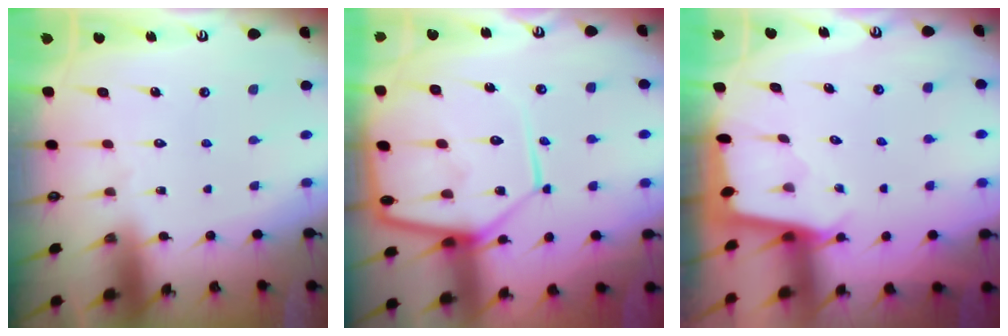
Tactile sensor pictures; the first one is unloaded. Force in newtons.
{"total": 17.3, "press": 17.2, "slide": 1.7}
{"total": 1.8, "press": 1.8, "slide": 0.2}